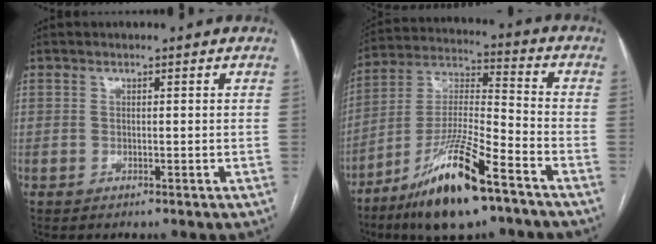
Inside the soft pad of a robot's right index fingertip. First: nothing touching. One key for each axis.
{"total": 16.8, "fx": -10.3, "fy": 2.3, "fz": 13.0, "tx": -0.265, "ty": -0.018, "tz": -0.185}